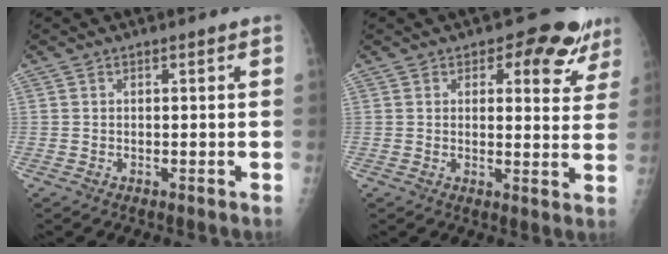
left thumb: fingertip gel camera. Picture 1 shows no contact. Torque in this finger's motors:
{"motor_torque": [-0.06, 0.16, -0.12, -0.23, 0.07]}